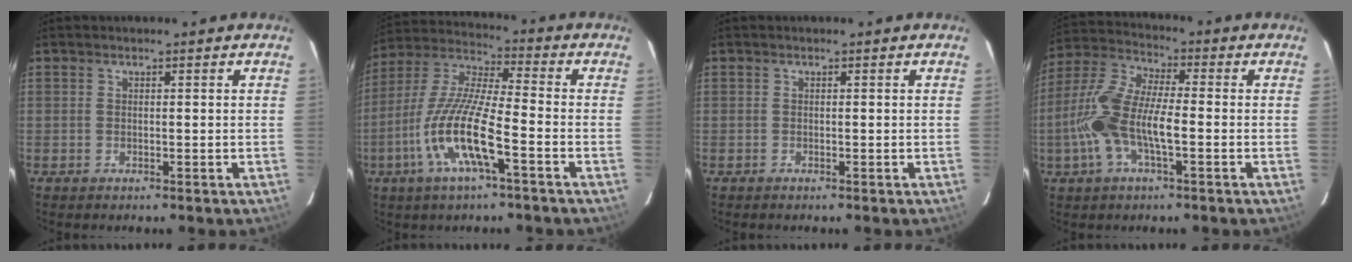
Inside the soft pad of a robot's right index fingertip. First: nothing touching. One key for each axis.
{"total": 14.1, "fx": -5.8, "fy": 2.2, "fz": 12.7, "tx": -0.263, "ty": -0.010, "tz": -0.117}
{"total": 0.0}
{"total": 13.0, "fx": -2.9, "fy": 4.3, "fz": 11.9, "tx": -0.258, "ty": 0.005, "tz": -0.061}